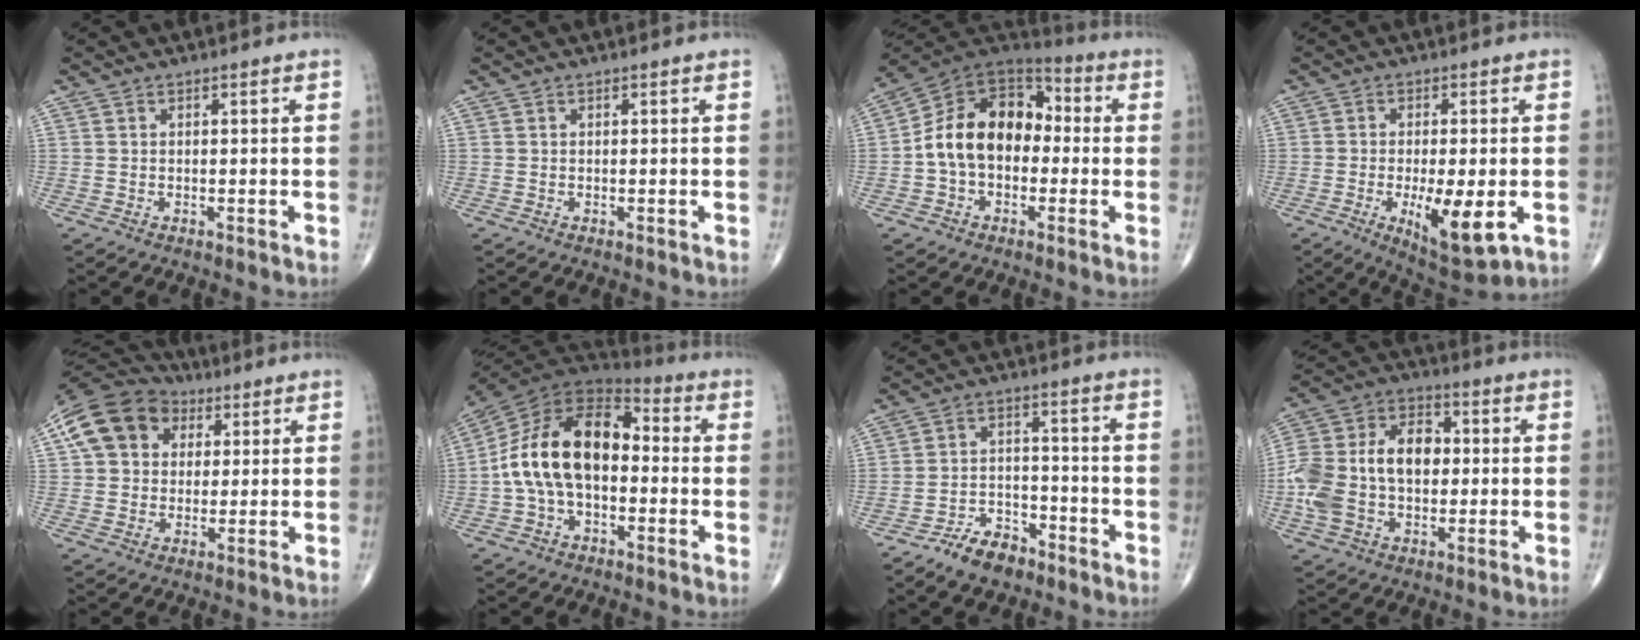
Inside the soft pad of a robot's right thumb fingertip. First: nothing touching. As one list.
[{"total": 0.0}, {"total": 15.9, "force": [-0.9, 11.2, 11.3], "torque": [-0.167, 0.047, -0.029]}, {"total": 11.3, "force": [-3.2, 3.6, 10.2], "torque": [-0.160, -0.017, -0.042]}, {"total": 15.2, "force": [4.9, 11.9, 8.2], "torque": [-0.136, 0.016, 0.074]}, {"total": 18.4, "force": [-0.7, 11.2, 14.6], "torque": [-0.257, 0.045, -0.022]}, {"total": 6.7, "force": [-4.7, 3.7, 3.0], "torque": [-0.043, 0.027, -0.085]}, {"total": 18.3, "force": [-0.3, 12.1, 13.6], "torque": [-0.269, 0.032, -0.009]}]